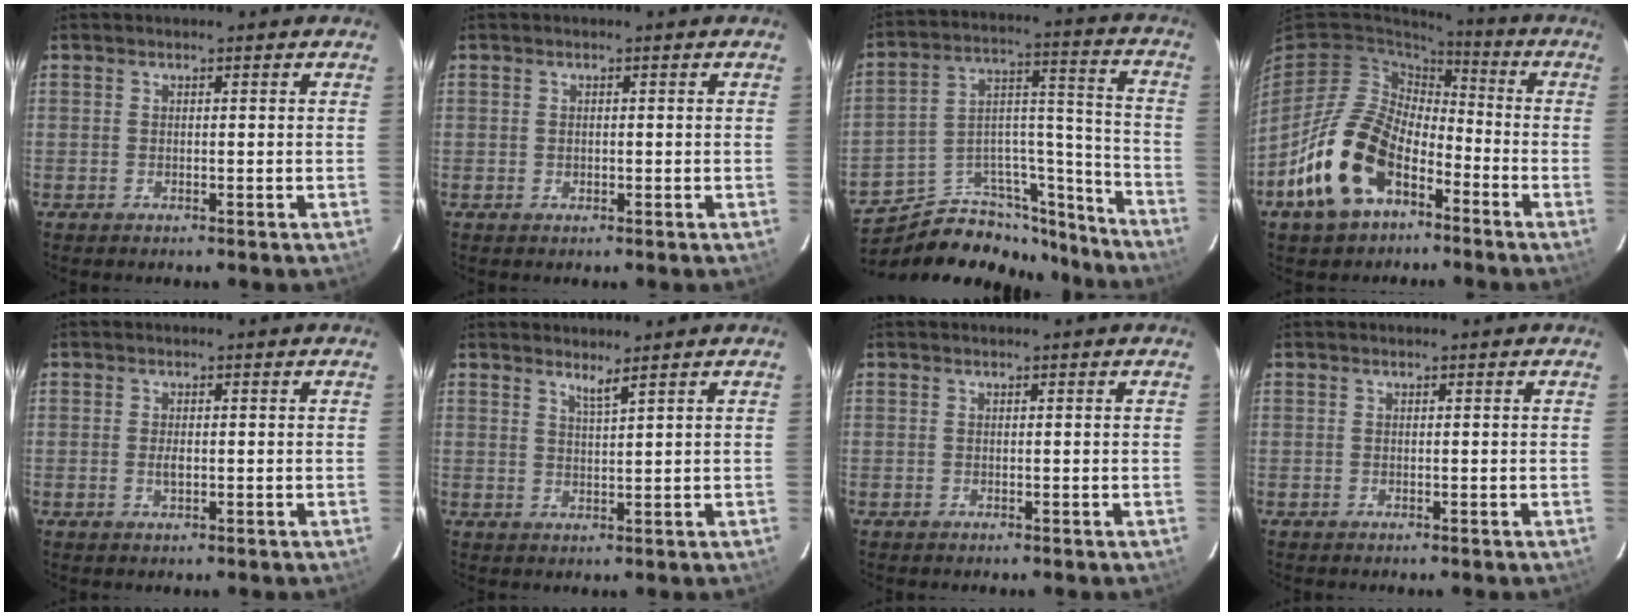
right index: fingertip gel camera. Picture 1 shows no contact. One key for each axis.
{"total": 0.7, "fx": 0.0, "fy": 0.6, "fz": 0.2, "tx": -0.003, "ty": 0.000, "tz": 0.001}
{"total": 20.4, "fx": -16.9, "fy": 9.4, "fz": 6.6, "tx": -0.107, "ty": 0.080, "tz": -0.242}
{"total": 17.8, "fx": -8.7, "fy": 10.9, "fz": 11.0, "tx": -0.237, "ty": 0.004, "tz": -0.150}
{"total": 1.6, "fx": -0.3, "fy": 0.8, "fz": 1.4, "tx": -0.025, "ty": -0.001, "tz": -0.005}
{"total": 2.1, "fx": 1.7, "fy": -0.4, "fz": 1.2, "tx": -0.022, "ty": -0.007, "tz": 0.028}
{"total": 0.0}
{"total": 0.0}